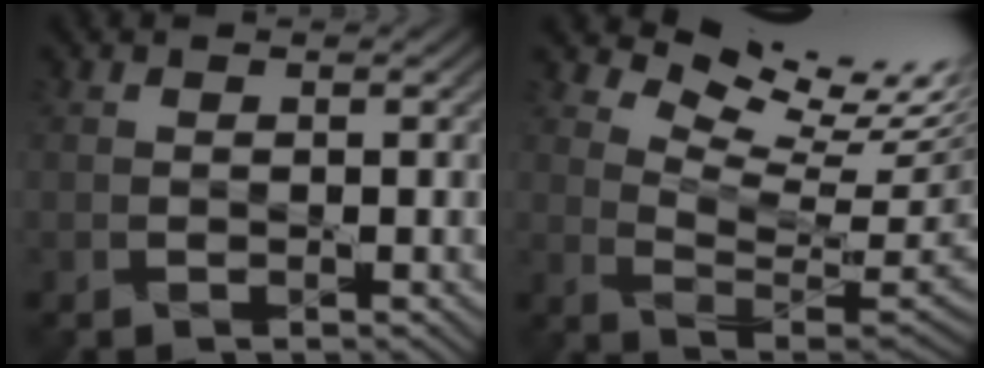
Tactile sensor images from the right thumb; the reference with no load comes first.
{"total": 13.5, "force": [9.4, 3.9, 8.9], "torque": [-0.162, 0.014, 0.132]}